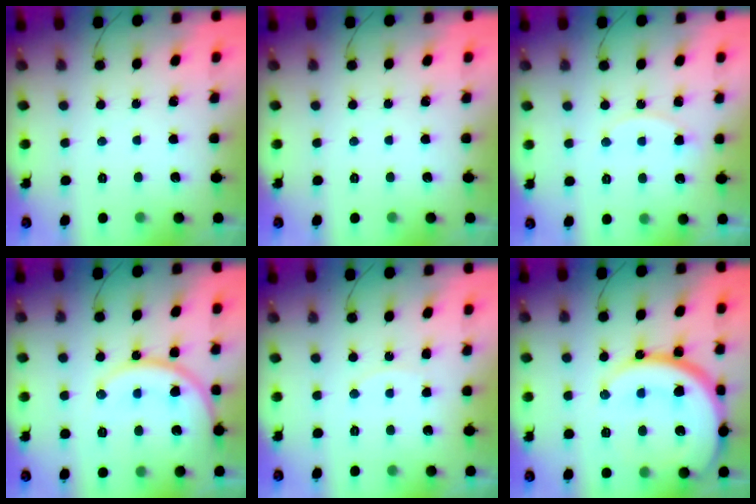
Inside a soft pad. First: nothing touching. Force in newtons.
{"total": 0.0}
{"total": 6.1, "press": 6.1, "slide": 0.6}
{"total": 14.2, "press": 14.1, "slide": 0.6}
{"total": 6.3, "press": 6.3, "slide": 0.5}
{"total": 23.2, "press": 23.1, "slide": 2.2}